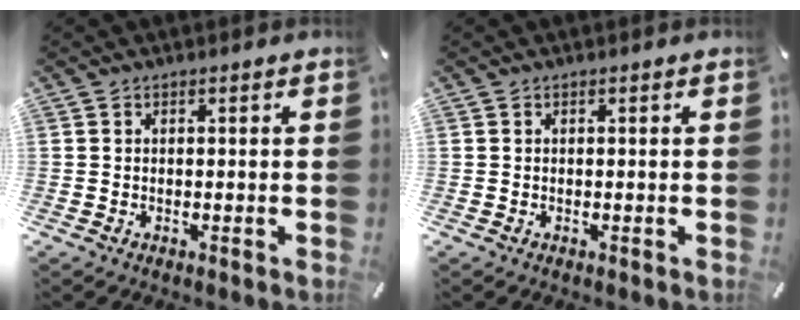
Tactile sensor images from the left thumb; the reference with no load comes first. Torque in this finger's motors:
{"motor_torque": [0.00, 0.00, -0.03, -0.03, 0.00]}